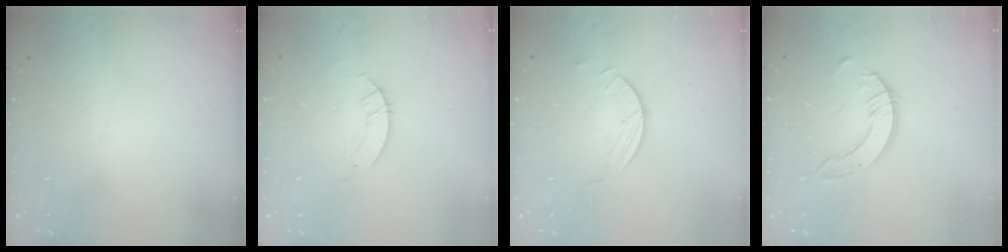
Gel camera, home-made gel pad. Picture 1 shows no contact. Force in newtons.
{"total": 3.2, "press": 3.2, "slide": 0.3}
{"total": 2.5, "press": 2.4, "slide": 0.2}
{"total": 6.1, "press": 6.1, "slide": 0.6}